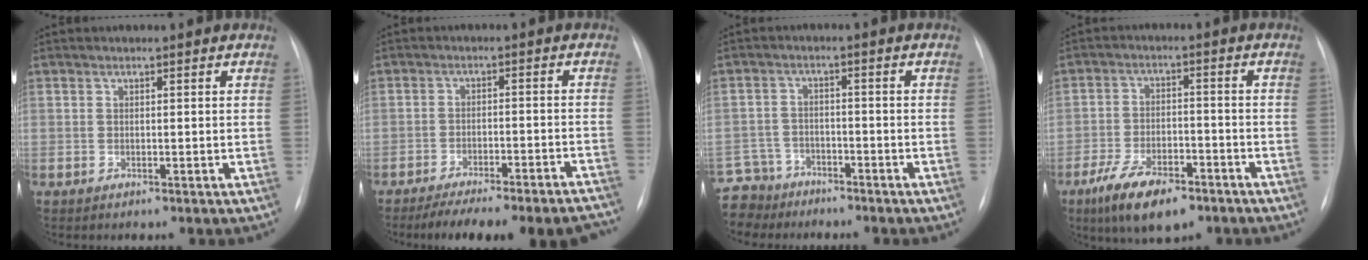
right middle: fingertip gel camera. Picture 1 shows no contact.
{"total": 17.8, "force": [-15.8, 2.5, 7.7], "torque": [-0.071, 0.004, -0.209]}
{"total": 7.0, "force": [-6.1, 3.4, -0.6], "torque": [0.010, 0.004, -0.111]}
{"total": 10.3, "force": [-6.8, 4.0, 6.7], "torque": [-0.128, -0.011, -0.113]}